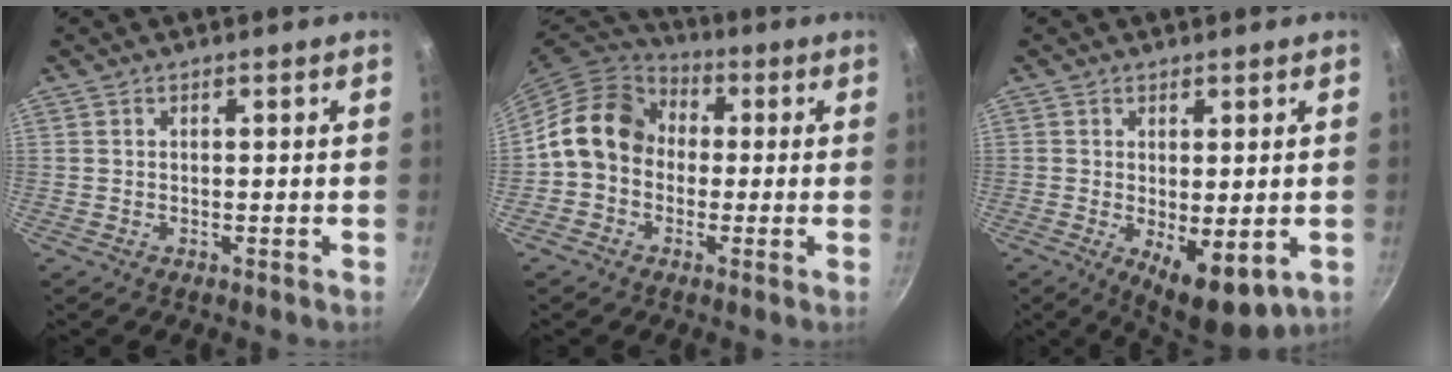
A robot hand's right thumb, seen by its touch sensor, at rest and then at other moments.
{"total": 12.5, "force": [0.4, 10.3, 7.1], "torque": [-0.089, 0.031, -0.014]}
{"total": 8.3, "force": [-1.3, 3.5, 7.4], "torque": [-0.094, -0.015, -0.006]}